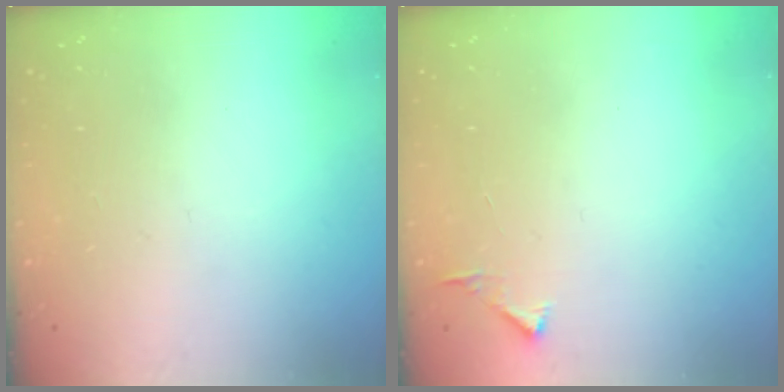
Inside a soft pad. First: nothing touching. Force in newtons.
{"total": 2.8, "press": 2.8, "slide": 0.3}